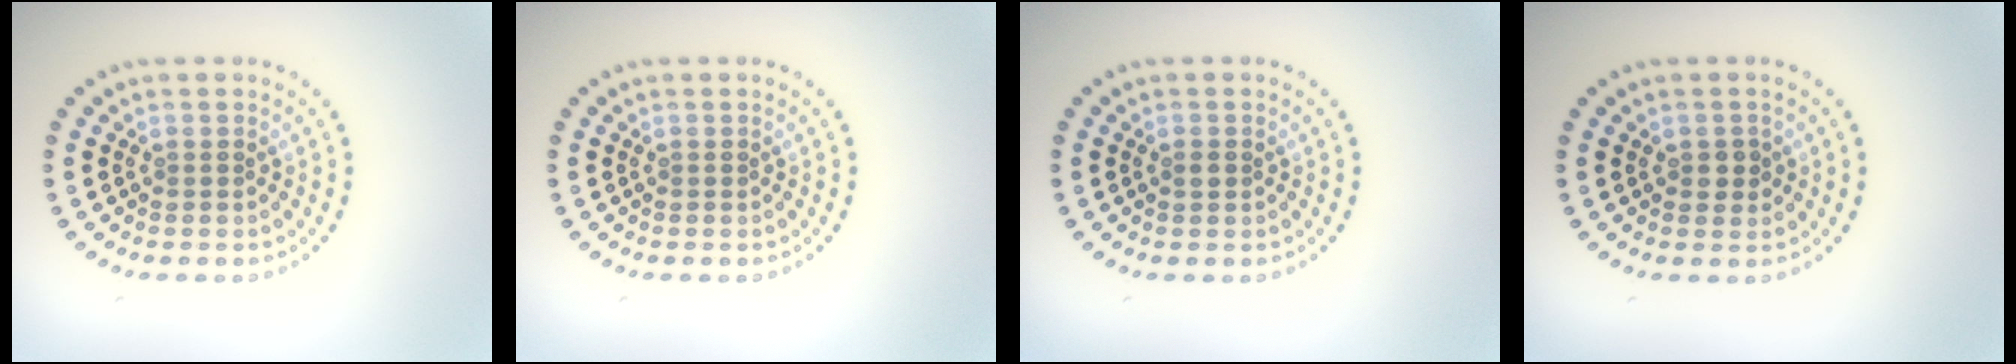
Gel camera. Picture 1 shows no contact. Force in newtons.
{"total": 0.0}
{"total": 0.7, "press": 0.7, "slide": 0.1}
{"total": 1.2, "press": 1.2, "slide": 0.3}